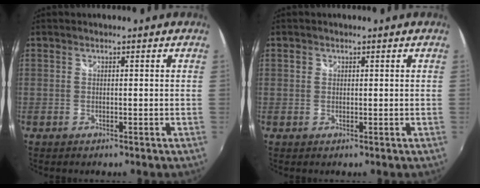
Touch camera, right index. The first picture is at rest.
{"total": 0.8, "force": [0.1, 0.8, 0.1], "torque": [0.000, 0.002, -0.002]}